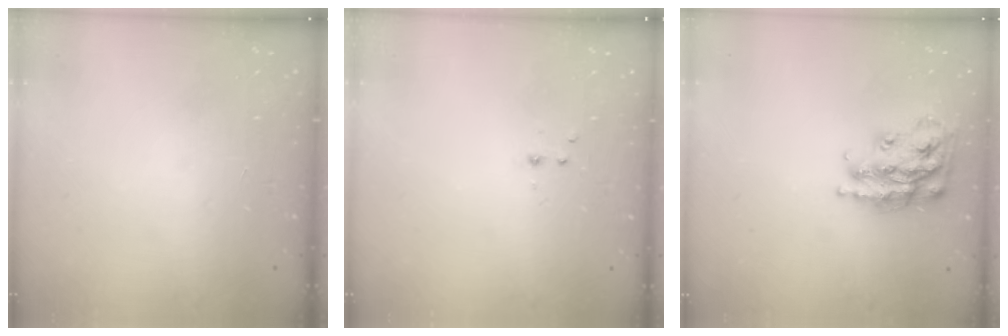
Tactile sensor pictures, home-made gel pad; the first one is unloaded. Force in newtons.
{"total": 2.2, "press": 1.9, "slide": 1.0}
{"total": 17.9, "press": 17.8, "slide": 1.1}